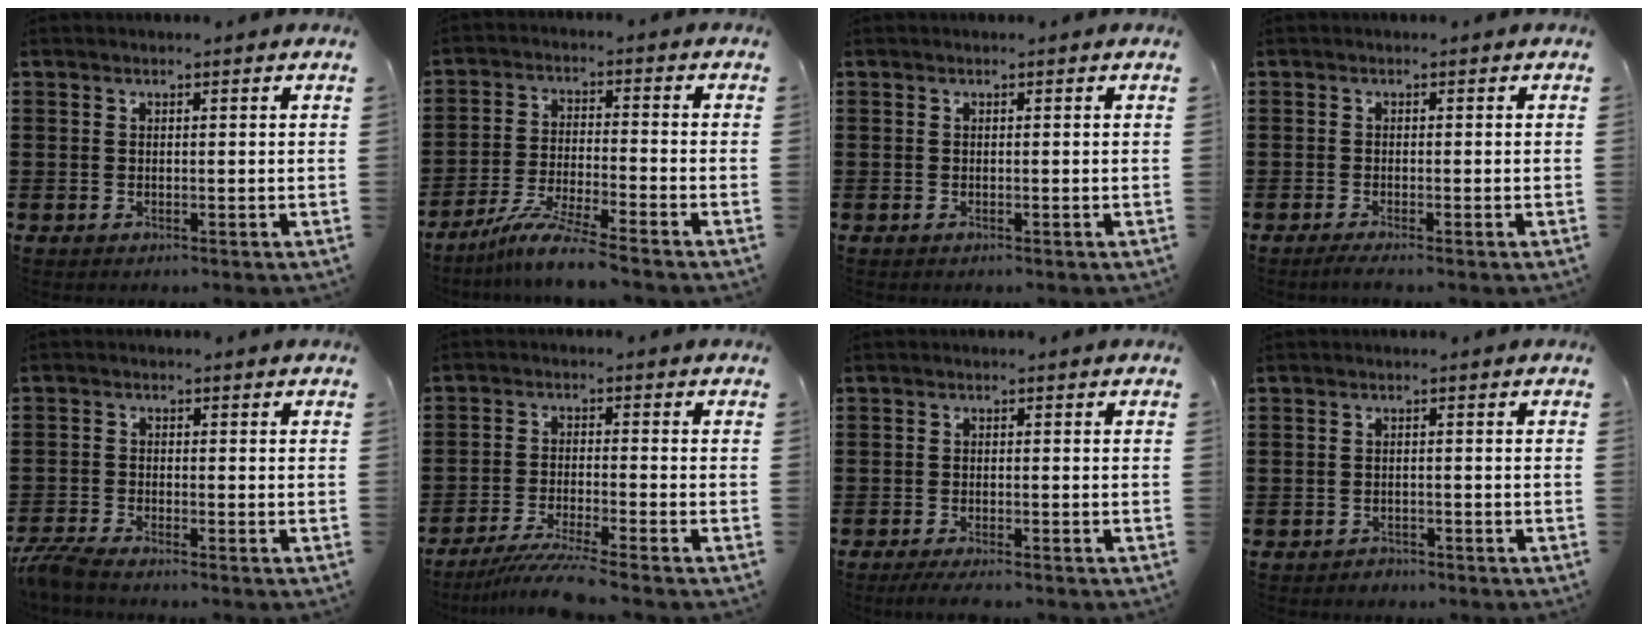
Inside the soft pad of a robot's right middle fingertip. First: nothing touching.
{"total": 7.1, "force": [-6.0, -0.3, 3.7], "torque": [-0.082, -0.018, -0.117]}
{"total": 0.0}
{"total": 0.9, "force": [-0.6, -0.1, 0.6], "torque": [-0.009, -0.004, -0.011]}
{"total": 2.9, "force": [-2.7, 0.1, 1.1], "torque": [-0.040, -0.009, -0.060]}
{"total": 5.1, "force": [-4.5, -0.4, 2.3], "torque": [-0.051, -0.018, -0.087]}
{"total": 1.9, "force": [-1.6, 0.0, 0.9], "torque": [-0.015, 0.000, -0.030]}
{"total": 1.1, "force": [-1.0, 0.4, 0.0], "torque": [-0.003, 0.001, -0.024]}